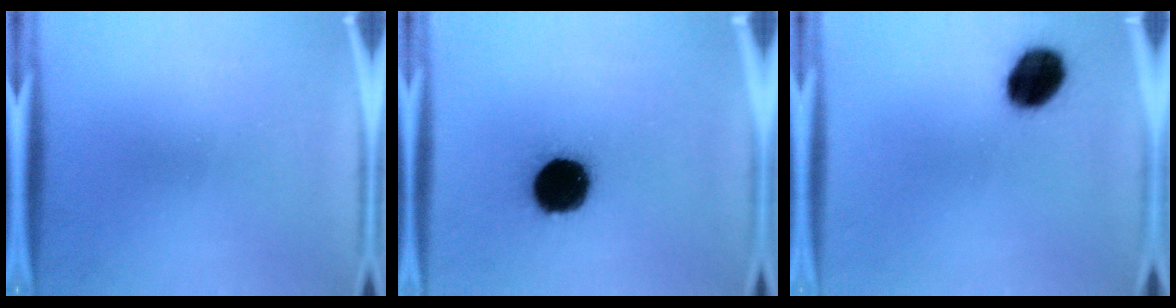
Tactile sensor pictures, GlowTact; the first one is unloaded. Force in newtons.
{"total": 18.6}
{"total": 11.8}